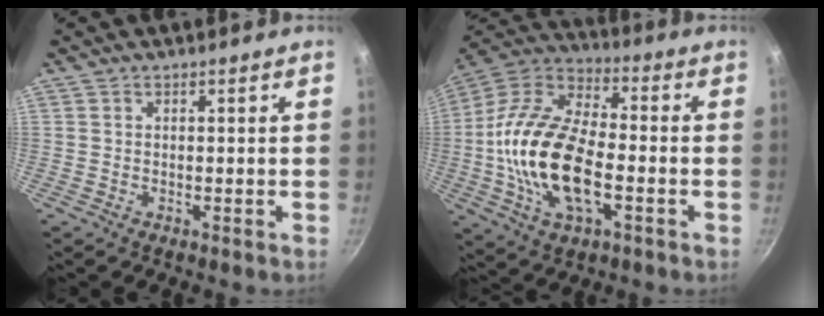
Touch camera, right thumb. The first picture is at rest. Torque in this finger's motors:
{"motor_torque": [0.15, 1.39, 2.12, -0.64, 0.68]}